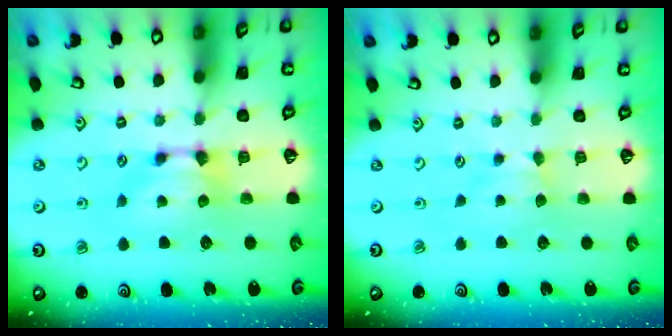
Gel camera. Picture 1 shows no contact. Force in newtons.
{"total": 1.7, "press": 1.6, "slide": 0.5}